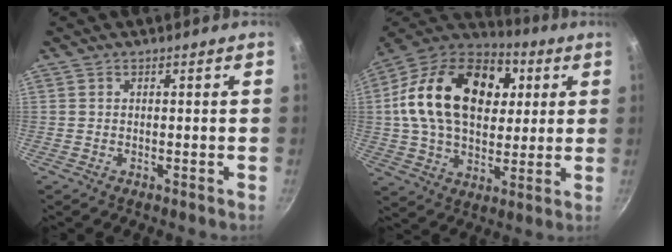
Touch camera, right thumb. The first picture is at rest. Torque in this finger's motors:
{"motor_torque": [2.33, 2.68, 0.58, -0.26, 0.54]}